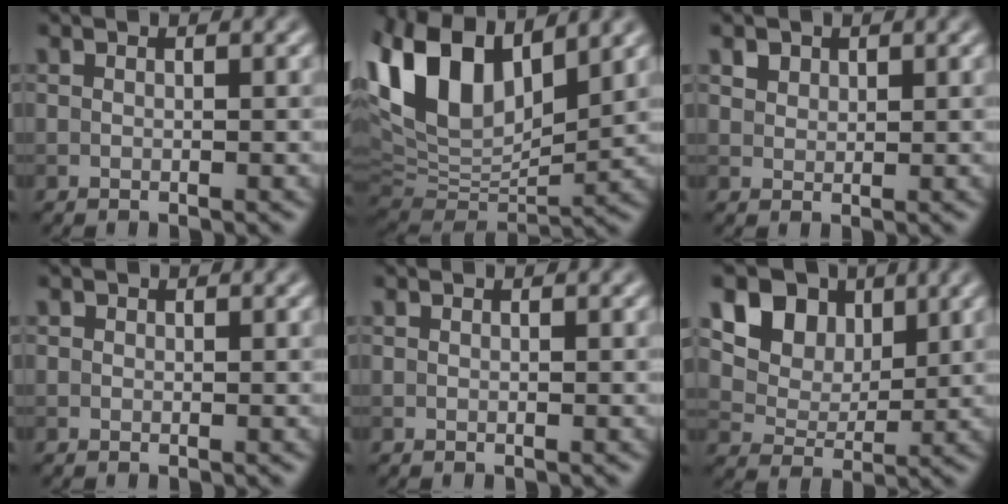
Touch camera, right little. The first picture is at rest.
{"total": 12.4, "force": [6.1, 6.1, 8.9], "torque": [-0.199, 0.021, 0.111]}
{"total": 1.9, "force": [1.4, 1.1, 0.6], "torque": [-0.015, -0.003, 0.029]}
{"total": 0.0}
{"total": 0.0}
{"total": 9.9, "force": [5.3, 7.0, 4.7], "torque": [-0.096, 0.007, 0.092]}